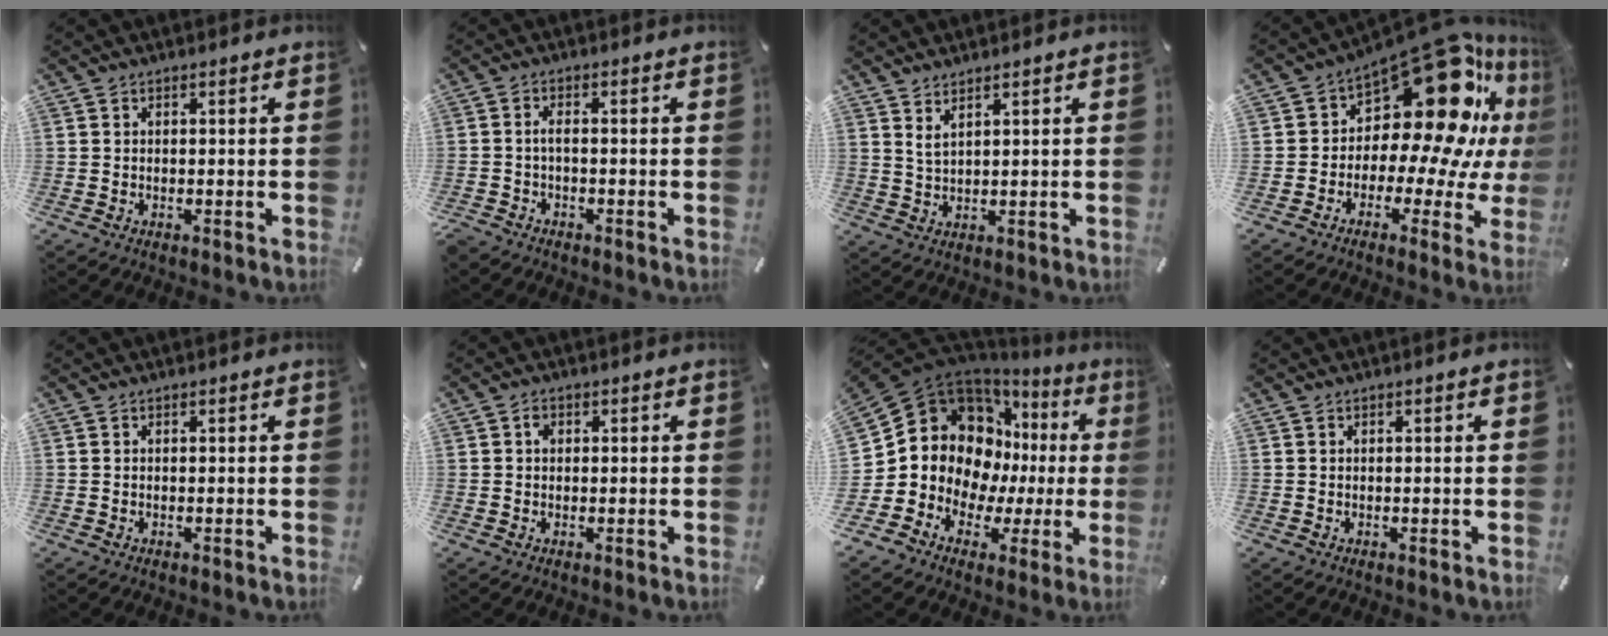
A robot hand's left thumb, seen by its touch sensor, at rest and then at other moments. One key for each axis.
{"total": 2.0, "fx": -1.2, "fy": 0.7, "fz": 1.4, "tx": -0.034, "ty": 0.003, "tz": -0.027}
{"total": 2.7, "fx": 2.0, "fy": 0.5, "fz": 1.8, "tx": -0.039, "ty": -0.001, "tz": 0.036}
{"total": 21.2, "fx": 10.0, "fy": 10.6, "fz": 15.3, "tx": -0.223, "ty": -0.098, "tz": 0.166}
{"total": 0.0}
{"total": 1.5, "fx": 0.2, "fy": 1.3, "fz": 0.9, "tx": -0.010, "ty": 0.004, "tz": -0.001}
{"total": 15.2, "fx": 3.0, "fy": 13.3, "fz": 6.8, "tx": -0.126, "ty": -0.048, "tz": 0.068}
{"total": 0.6, "fx": 0.0, "fy": 0.1, "fz": 0.6, "tx": -0.012, "ty": 0.000, "tz": 0.000}